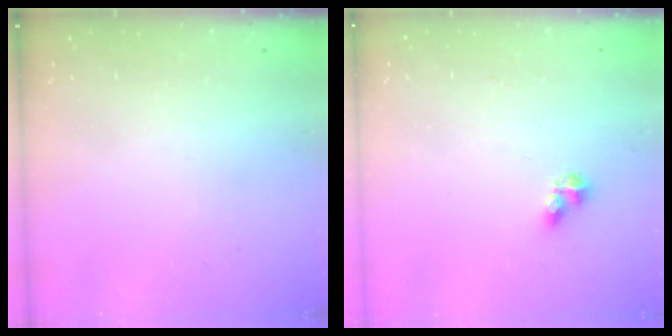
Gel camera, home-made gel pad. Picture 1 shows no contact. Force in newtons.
{"total": 4.8, "press": 4.8, "slide": 0.6}